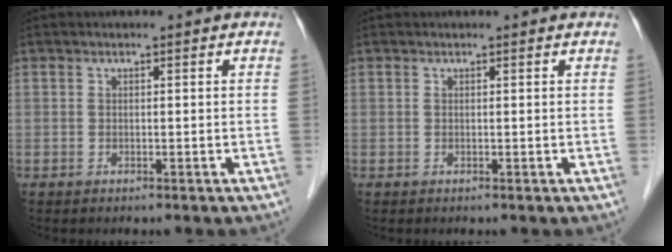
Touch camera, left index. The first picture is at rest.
{"total": 1.2, "force": [1.1, 0.1, 0.2], "torque": [-0.011, 0.007, 0.013]}